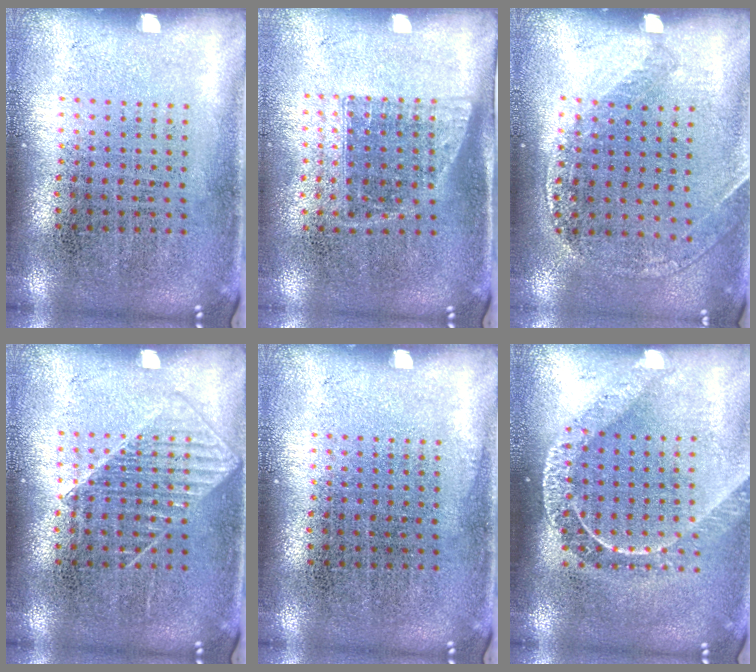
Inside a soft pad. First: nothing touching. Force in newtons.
{"total": 1.1, "press": 0.9, "slide": 0.6}
{"total": 1.2, "press": 1.1, "slide": 0.3}
{"total": 1.5, "press": 1.5, "slide": 0.3}
{"total": 0.0}
{"total": 1.6, "press": 1.4, "slide": 0.8}